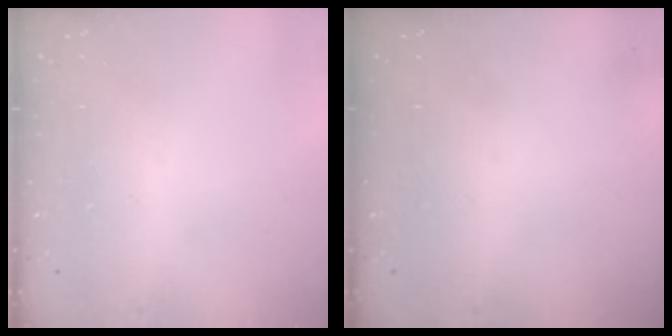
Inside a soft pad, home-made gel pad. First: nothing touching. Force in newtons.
{"total": 0.0}